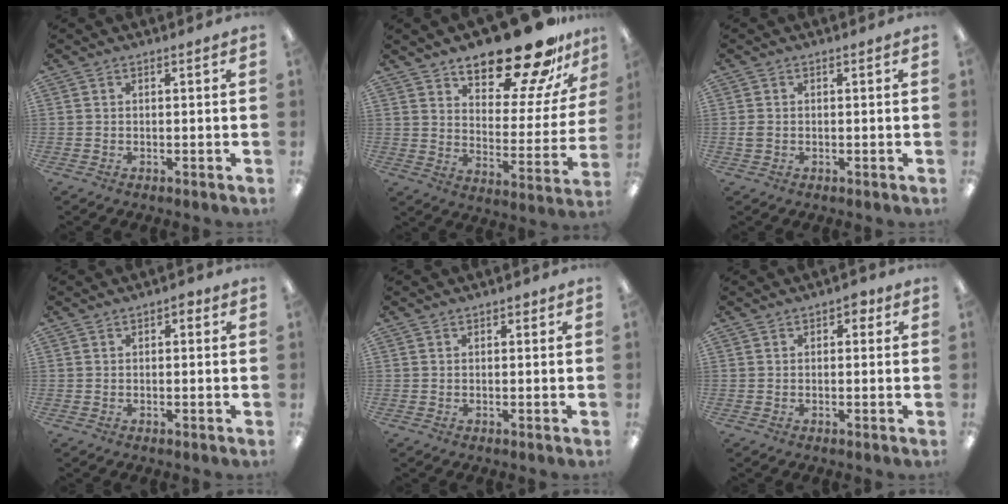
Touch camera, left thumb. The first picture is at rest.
{"total": 21.6, "force": [17.5, 6.9, 10.6], "torque": [-0.146, -0.127, 0.290]}
{"total": 1.5, "force": [-0.2, 1.1, 0.9], "torque": [-0.017, 0.003, -0.004]}
{"total": 1.5, "force": [0.7, 0.9, 1.0], "torque": [-0.004, -0.002, 0.007]}
{"total": 1.0, "force": [0.6, 0.6, 0.4], "torque": [-0.001, -0.001, 0.009]}
{"total": 2.6, "force": [1.1, 1.6, 1.7], "torque": [-0.018, 0.000, 0.016]}